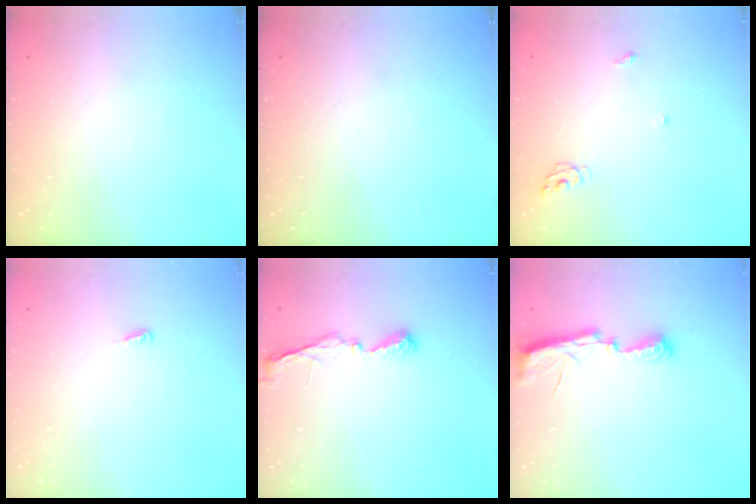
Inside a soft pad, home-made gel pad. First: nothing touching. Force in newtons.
{"total": 0.0}
{"total": 4.6, "press": 4.6, "slide": 0.5}
{"total": 3.9, "press": 3.9, "slide": 0.3}
{"total": 5.8, "press": 5.8, "slide": 0.3}
{"total": 7.4, "press": 7.3, "slide": 0.6}